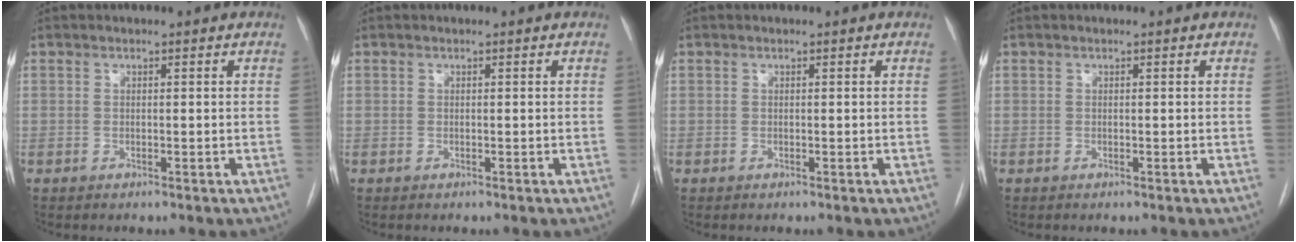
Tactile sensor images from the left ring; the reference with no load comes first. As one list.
[{"total": 0.0}, {"total": 0.0}, {"total": 0.0}]